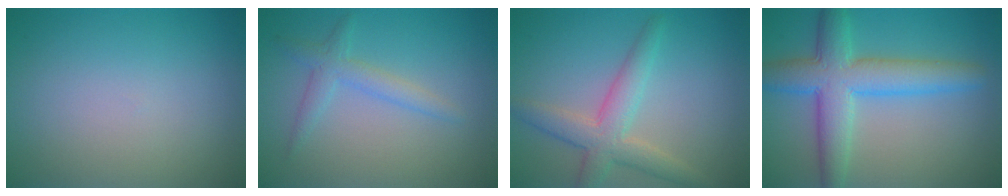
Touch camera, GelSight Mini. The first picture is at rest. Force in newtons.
{"total": 2.2, "press": 2.2, "slide": 0.1}
{"total": 4.2, "press": 4.2, "slide": 0.3}
{"total": 6.7, "press": 6.7, "slide": 0.1}